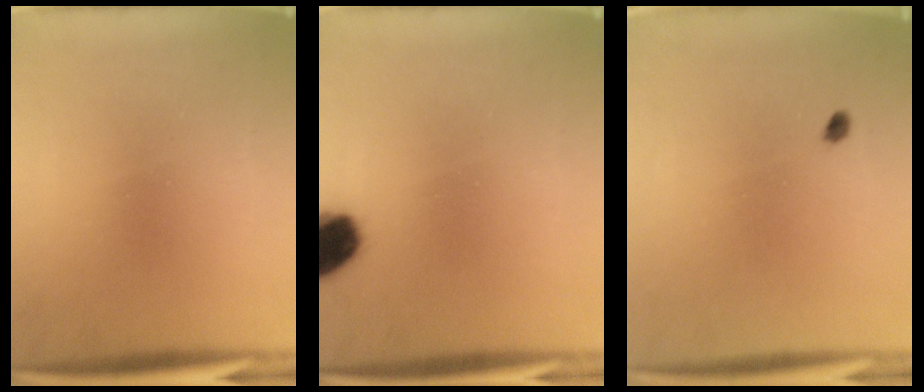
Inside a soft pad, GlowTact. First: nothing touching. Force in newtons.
{"total": 10.6}
{"total": 1.6}